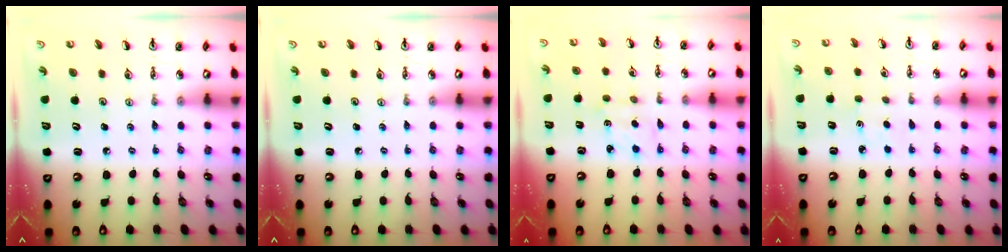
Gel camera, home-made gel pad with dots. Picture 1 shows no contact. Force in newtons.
{"total": 0.0}
{"total": 3.0, "press": 2.9, "slide": 0.6}
{"total": 1.8, "press": 1.7, "slide": 0.3}